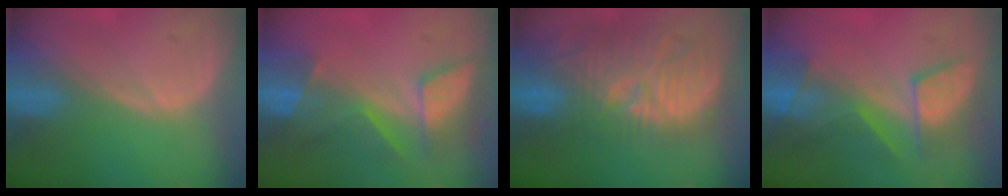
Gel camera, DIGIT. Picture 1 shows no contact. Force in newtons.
{"total": 8.6, "press": 7.3, "slide": 4.5}
{"total": 12.6, "press": 12.0, "slide": 4.1}
{"total": 7.6, "press": 7.2, "slide": 2.4}